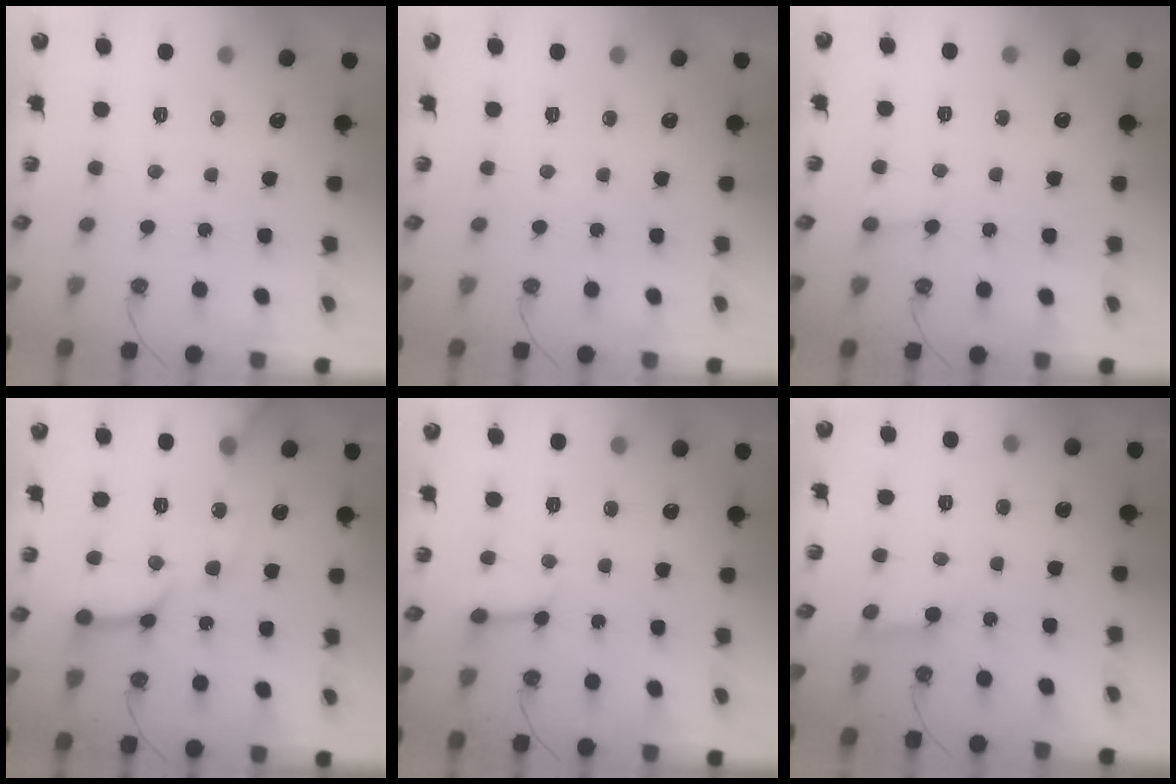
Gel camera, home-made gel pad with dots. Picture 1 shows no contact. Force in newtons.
{"total": 0.0}
{"total": 4.2, "press": 4.2, "slide": 0.4}
{"total": 14.4, "press": 14.3, "slide": 1.6}
{"total": 3.7, "press": 3.7, "slide": 0.1}
{"total": 2.6, "press": 2.5, "slide": 0.3}